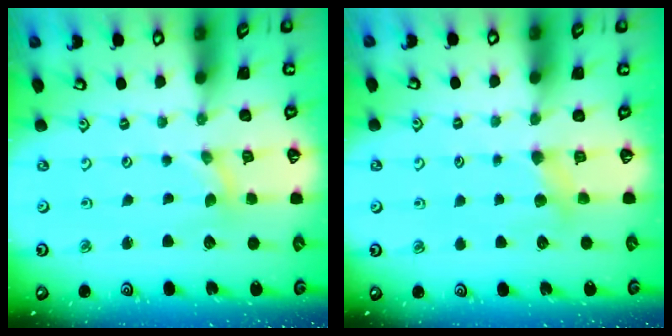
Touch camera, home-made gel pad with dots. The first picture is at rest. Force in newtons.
{"total": 3.9, "press": 3.9, "slide": 0.6}